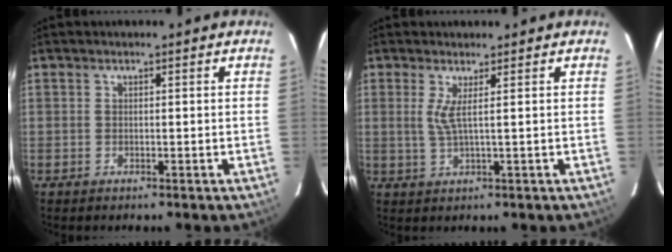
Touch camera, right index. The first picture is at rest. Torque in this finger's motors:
{"motor_torque": [0.38, 0.49, 0.31, 0.05]}